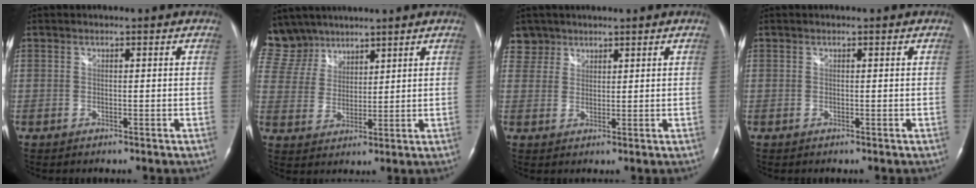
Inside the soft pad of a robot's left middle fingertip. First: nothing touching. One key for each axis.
{"total": 10.4, "fx": 8.7, "fy": 5.6, "fz": 1.0, "tx": -0.041, "ty": 0.019, "tz": 0.185}
{"total": 3.5, "fx": 2.7, "fy": 2.2, "fz": -0.8, "tx": 0.022, "ty": 0.005, "tz": 0.052}
{"total": 0.0}